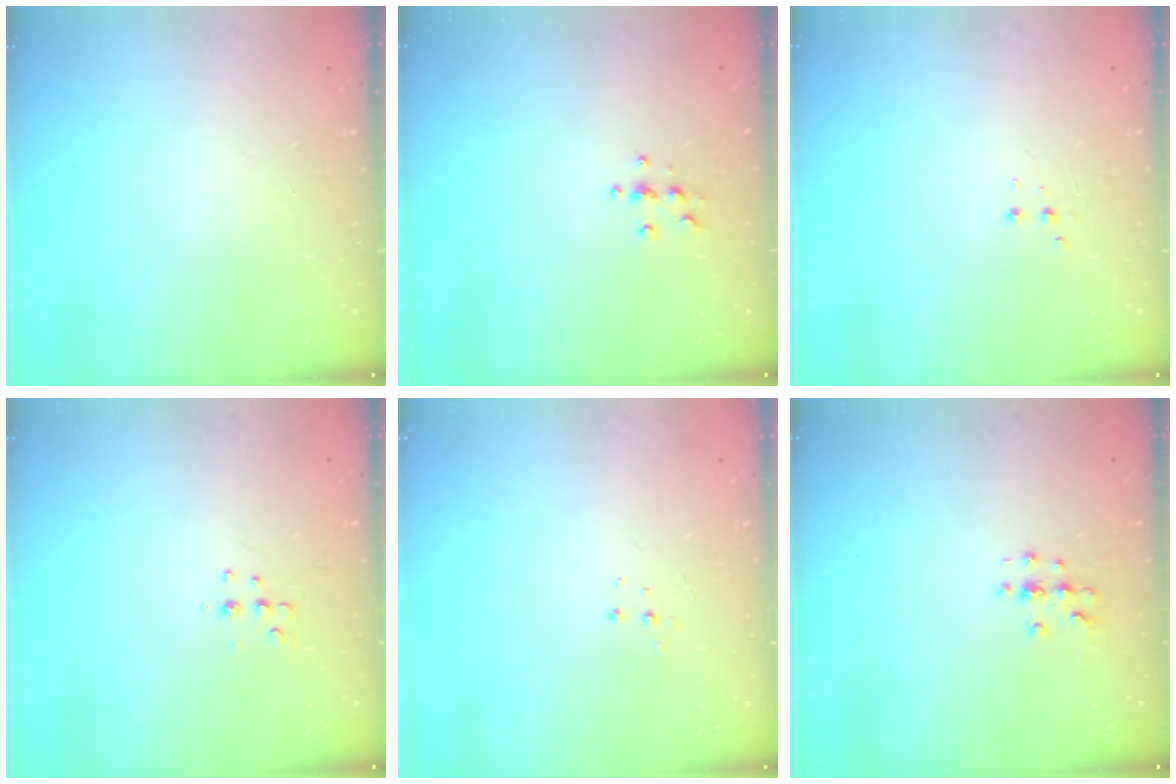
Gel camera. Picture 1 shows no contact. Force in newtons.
{"total": 4.0, "press": 3.9, "slide": 0.4}
{"total": 2.9, "press": 2.7, "slide": 1.0}
{"total": 5.2, "press": 5.0, "slide": 1.1}
{"total": 4.2, "press": 4.2, "slide": 0.5}
{"total": 3.6, "press": 3.6, "slide": 0.5}